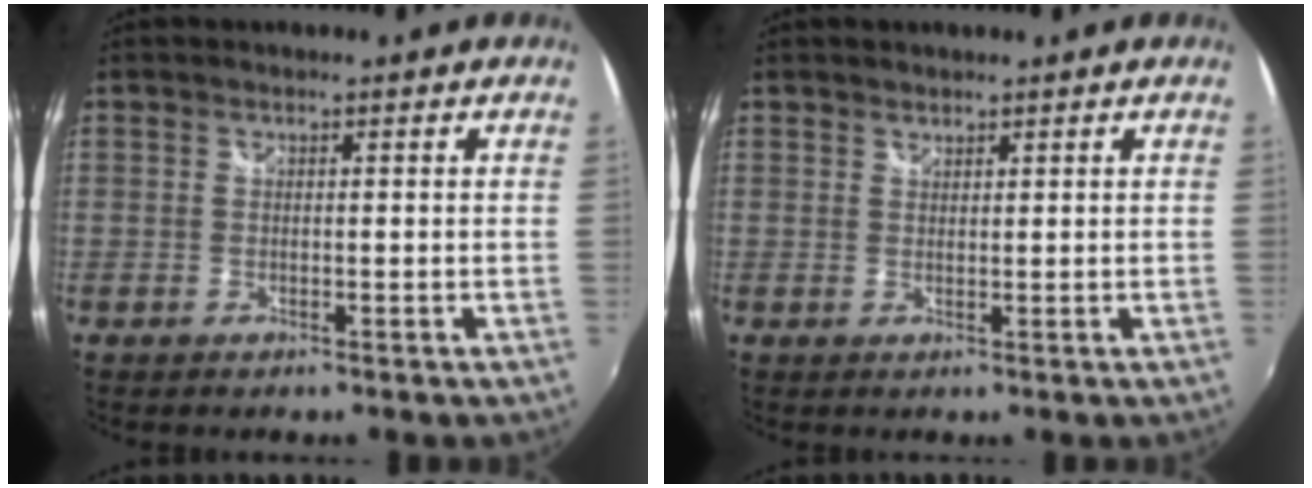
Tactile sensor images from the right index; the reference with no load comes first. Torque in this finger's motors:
{"motor_torque": [-0.03, 0.05, -0.03, 0.00]}